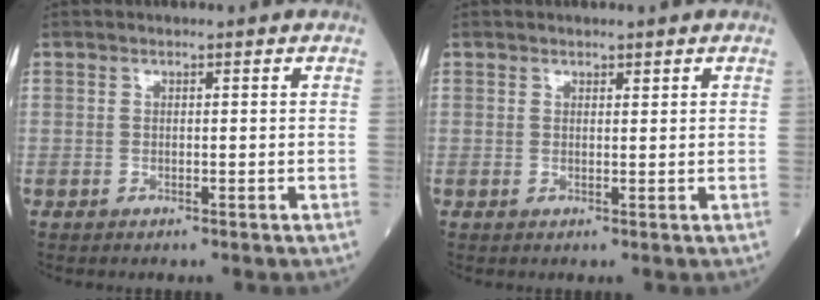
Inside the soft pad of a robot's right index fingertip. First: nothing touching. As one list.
[{"total": 0.6, "force": [0.5, 0.1, 0.2], "torque": [-0.006, -0.002, 0.008]}]